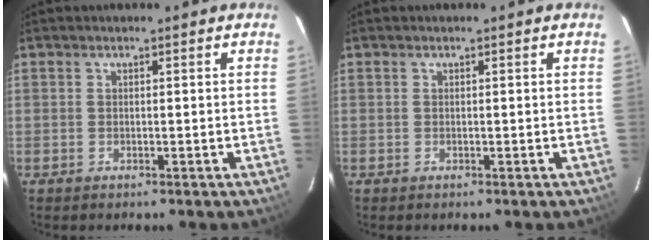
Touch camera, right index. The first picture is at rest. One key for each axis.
{"total": 0.0}